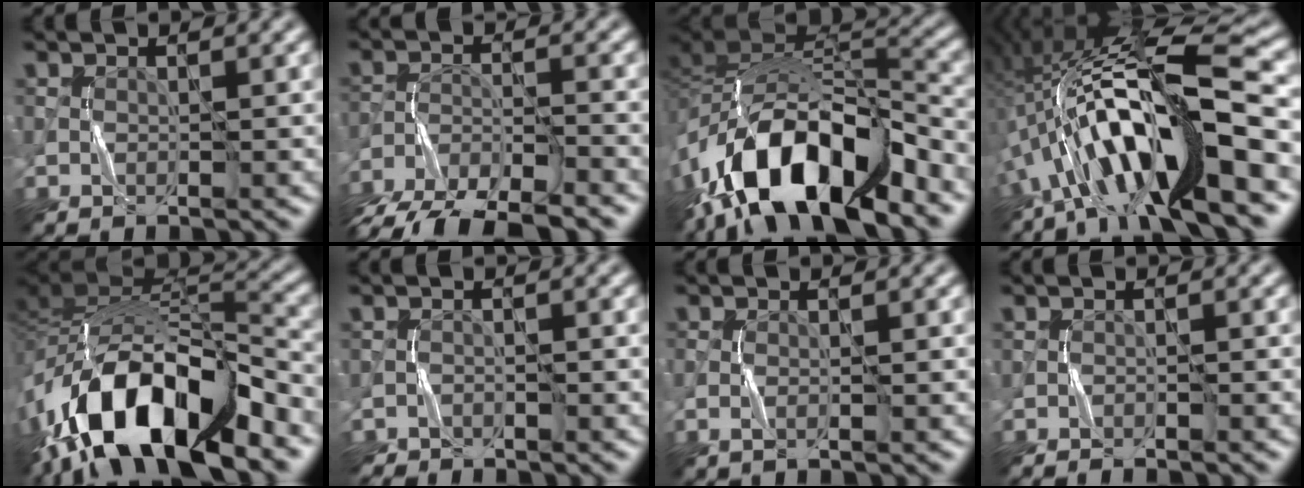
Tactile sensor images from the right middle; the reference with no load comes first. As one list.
[{"total": 7.8, "force": [-6.6, 2.1, 3.6], "torque": [-0.057, -0.014, -0.115]}, {"total": 13.9, "force": [-8.2, 5.7, 9.7], "torque": [-0.167, 0.003, -0.149]}, {"total": 15.0, "force": [-4.7, 3.3, 13.8], "torque": [-0.239, 0.035, -0.075]}, {"total": 15.2, "force": [-8.5, 6.3, 10.9], "torque": [-0.194, 0.009, -0.153]}, {"total": 1.4, "force": [-1.4, 0.3, -0.1], "torque": [0.000, 0.001, -0.027]}, {"total": 1.1, "force": [-0.5, 0.2, 1.0], "torque": [-0.023, -0.001, -0.013]}, {"total": 1.5, "force": [-1.4, 0.0, 0.5], "torque": [-0.012, 0.001, -0.026]}]